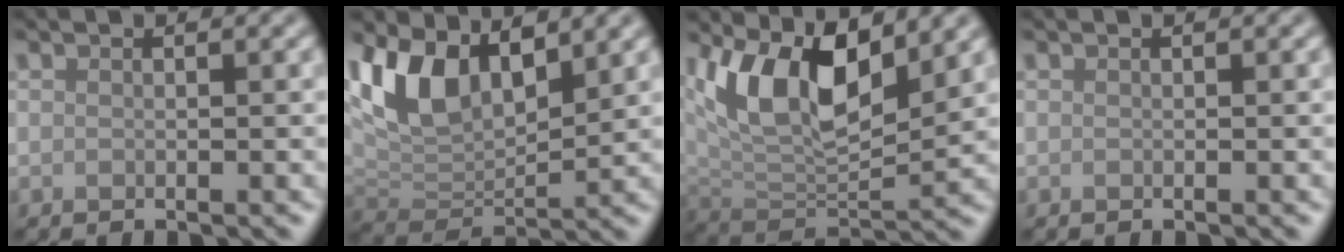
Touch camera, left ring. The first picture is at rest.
{"total": 7.9, "force": [3.6, 4.3, 5.6], "torque": [-0.114, -0.003, 0.065]}
{"total": 9.6, "force": [3.8, 4.3, 7.6], "torque": [-0.136, -0.011, 0.067]}
{"total": 0.0}